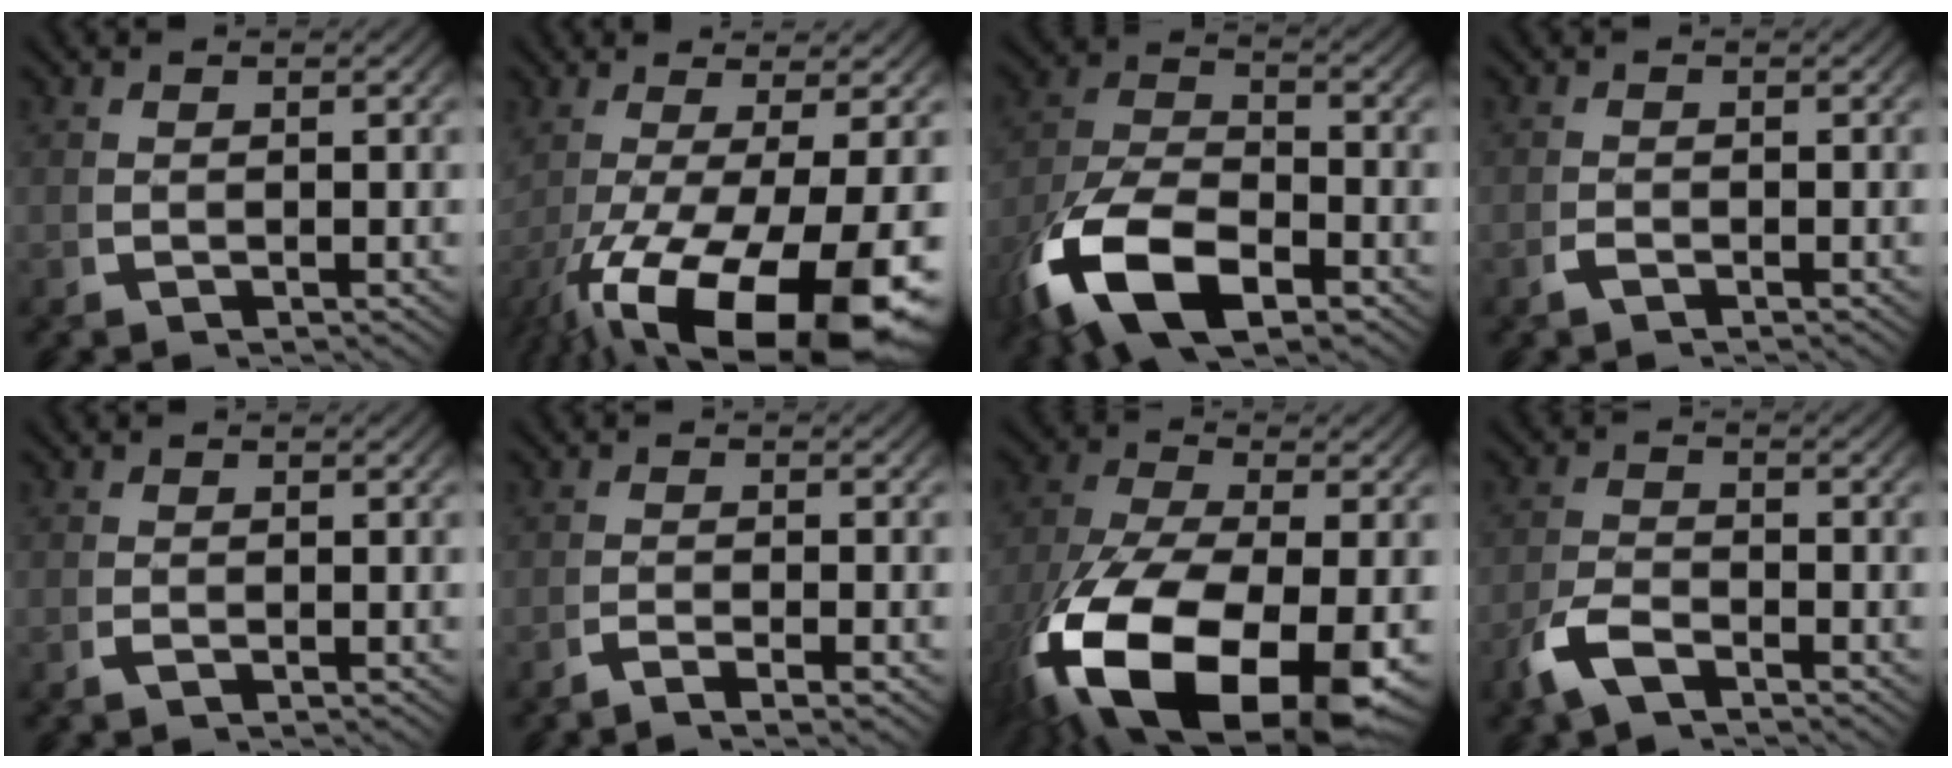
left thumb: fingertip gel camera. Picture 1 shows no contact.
{"total": 13.8, "force": [-4.4, 6.4, 11.4], "torque": [-0.222, -0.052, -0.027]}
{"total": 11.8, "force": [-3.6, 7.3, 8.5], "torque": [-0.191, -0.040, -0.045]}
{"total": 0.8, "force": [-0.7, 0.4, 0.3], "torque": [-0.008, -0.005, -0.015]}
{"total": 0.5, "force": [-0.3, 0.3, 0.3], "torque": [-0.009, -0.004, -0.004]}
{"total": 1.7, "force": [-1.2, -0.1, 1.2], "torque": [-0.023, 0.000, -0.027]}
{"total": 16.5, "force": [-4.0, 9.4, 12.9], "torque": [-0.295, -0.072, -0.026]}
{"total": 3.2, "force": [-2.1, 1.6, 1.7], "torque": [-0.040, -0.005, -0.043]}